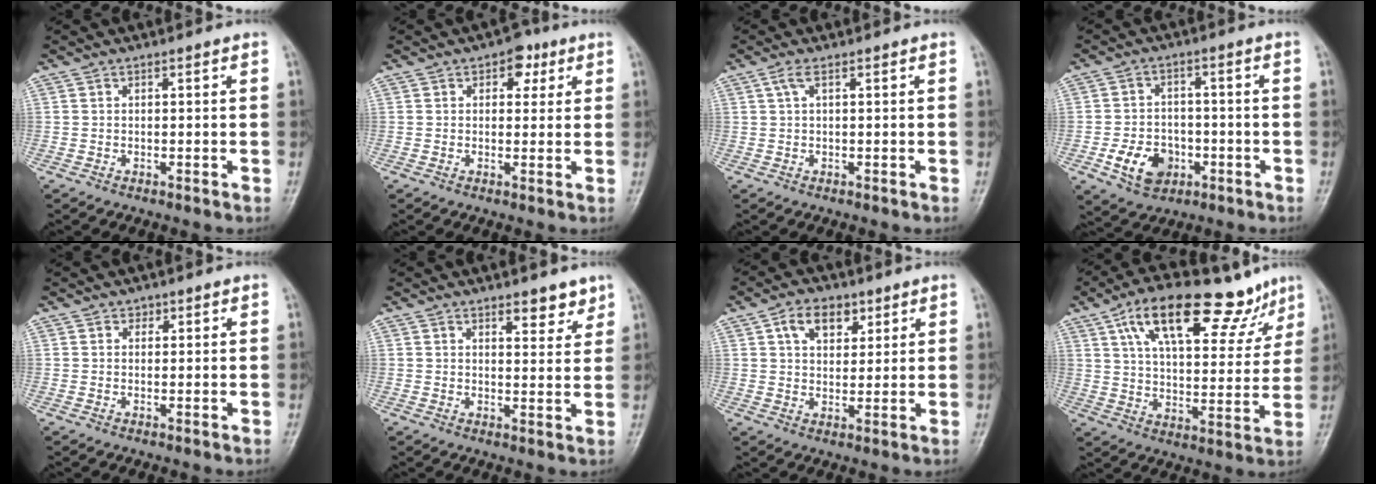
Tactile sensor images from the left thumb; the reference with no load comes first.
{"total": 4.3, "force": [1.9, 2.9, 2.5], "torque": [-0.003, -0.001, 0.019]}
{"total": 1.4, "force": [0.6, 0.3, 1.3], "torque": [-0.039, 0.011, 0.016]}
{"total": 8.6, "force": [-3.2, 6.4, 4.7], "torque": [-0.054, 0.016, -0.051]}
{"total": 0.8, "force": [0.4, 0.7, 0.0], "torque": [0.011, -0.003, 0.007]}
{"total": 4.7, "force": [3.4, 1.9, 2.6], "torque": [-0.013, -0.023, 0.047]}
{"total": 7.1, "force": [3.4, 4.6, 4.2], "torque": [-0.043, -0.013, 0.055]}
{"total": 21.6, "force": [13.0, 9.1, 14.5], "torque": [-0.183, -0.023, 0.210]}